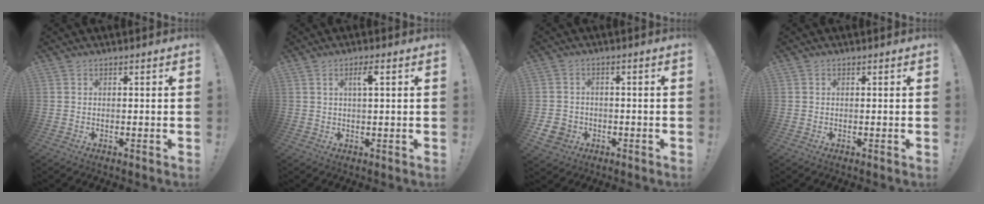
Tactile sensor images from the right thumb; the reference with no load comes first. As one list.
[{"total": 3.5, "force": [1.5, 0.3, 3.1], "torque": [-0.052, -0.001, 0.020]}, {"total": 5.1, "force": [-2.0, 4.3, 1.7], "torque": [-0.045, 0.009, -0.037]}, {"total": 0.0}]